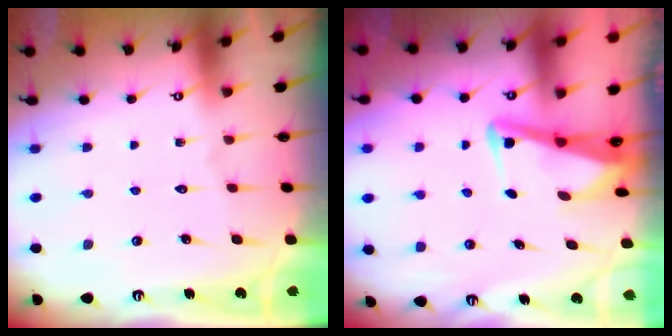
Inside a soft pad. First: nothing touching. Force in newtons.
{"total": 3.3, "press": 3.2, "slide": 0.8}